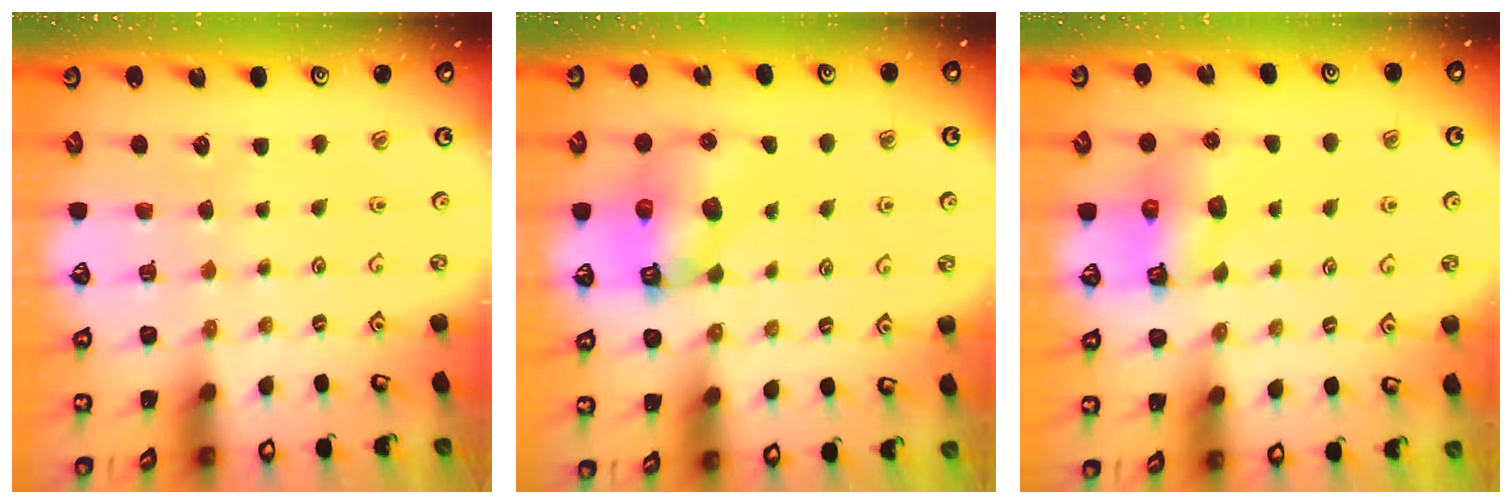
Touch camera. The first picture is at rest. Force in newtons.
{"total": 10.0, "press": 9.9, "slide": 1.5}
{"total": 8.3, "press": 8.3, "slide": 0.5}